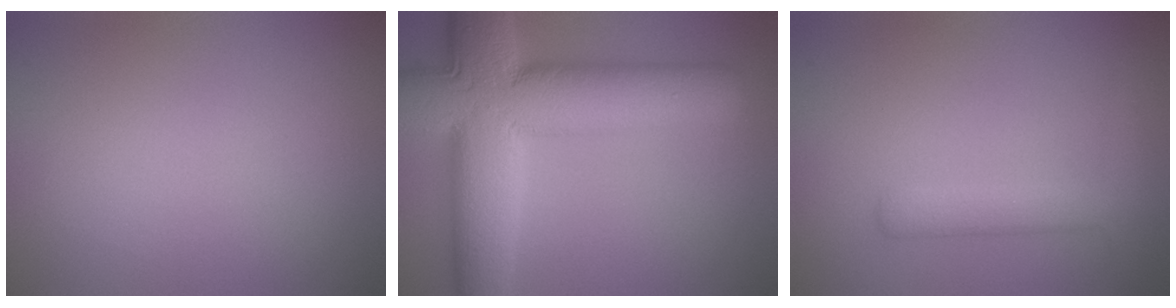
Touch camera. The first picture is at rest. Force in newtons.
{"total": 13.1, "press": 13.1, "slide": 0.4}
{"total": 2.8, "press": 2.8, "slide": 0.2}